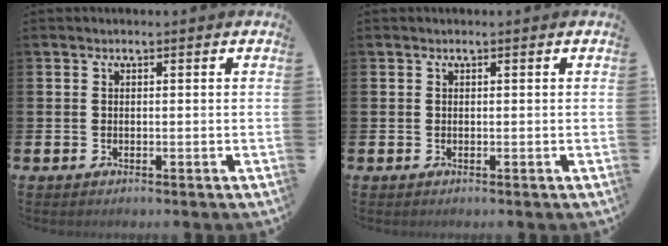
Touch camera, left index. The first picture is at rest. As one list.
[{"total": 0.0}]